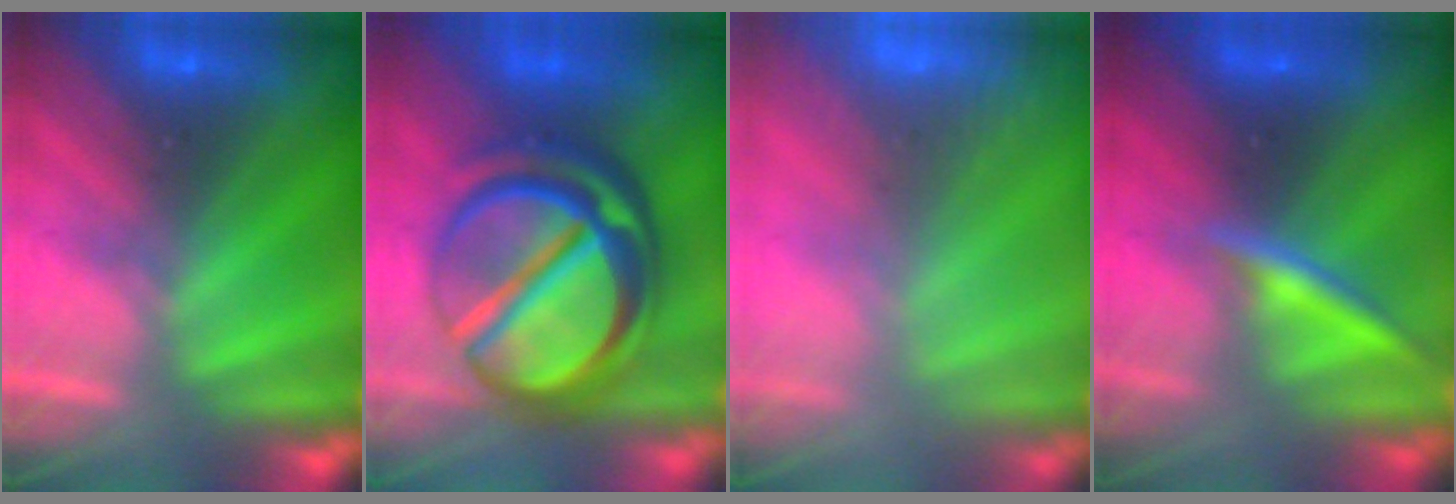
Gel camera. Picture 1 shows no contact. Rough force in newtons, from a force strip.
{"total": 7.9}
{"total": 6.3}
{"total": 2.4}